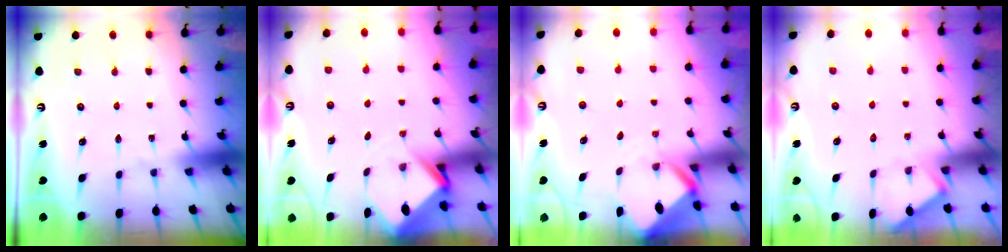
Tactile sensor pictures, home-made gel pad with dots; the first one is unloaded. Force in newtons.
{"total": 3.1, "press": 3.1, "slide": 0.2}
{"total": 3.3, "press": 3.3, "slide": 0.1}
{"total": 2.4, "press": 2.4, "slide": 0.3}